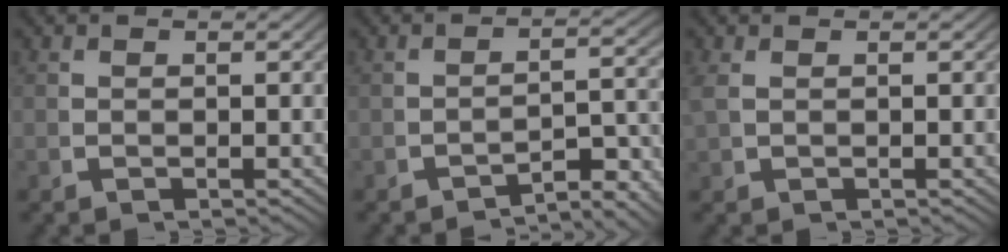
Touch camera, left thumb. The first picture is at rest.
{"total": 4.3, "force": [-3.3, 0.8, 2.6], "torque": [-0.033, -0.005, -0.045]}
{"total": 0.8, "force": [0.5, 0.2, 0.5], "torque": [-0.022, -0.003, 0.018]}